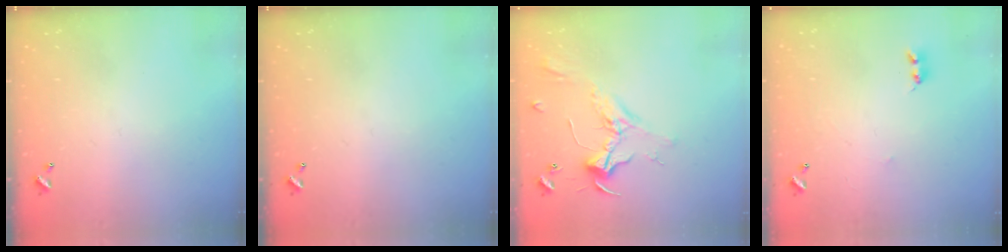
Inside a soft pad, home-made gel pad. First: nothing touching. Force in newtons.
{"total": 0.0}
{"total": 2.3, "press": 2.2, "slide": 0.9}
{"total": 1.6, "press": 1.6, "slide": 0.4}